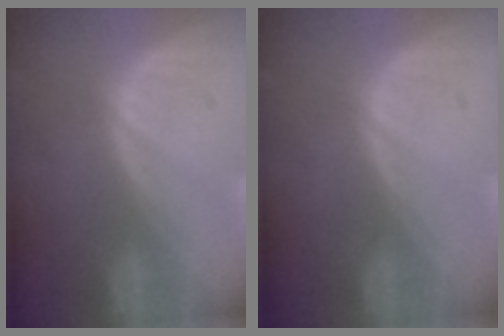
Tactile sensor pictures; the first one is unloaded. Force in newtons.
{"total": 0.0}